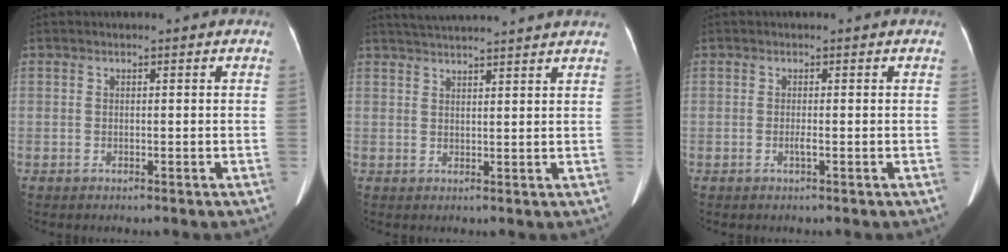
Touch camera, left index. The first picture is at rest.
{"total": 11.5, "force": [10.7, -0.3, 4.2], "torque": [-0.075, 0.029, 0.145]}
{"total": 0.8, "force": [-0.2, -0.1, 0.7], "torque": [-0.017, -0.001, -0.004]}